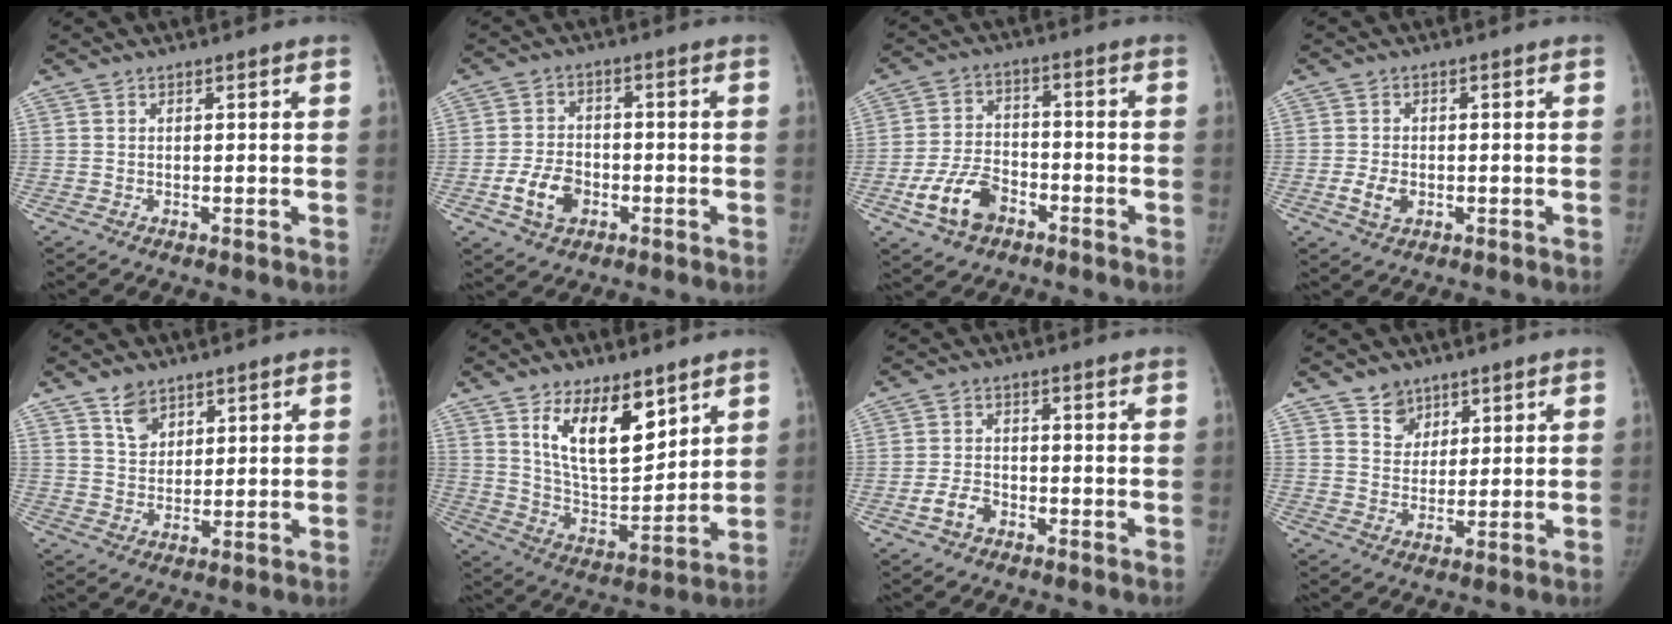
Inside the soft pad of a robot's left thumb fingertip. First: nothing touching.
{"total": 7.6, "force": [-2.8, 5.5, 4.5], "torque": [-0.070, 0.015, -0.049]}
{"total": 10.1, "force": [-5.0, 6.5, 6.0], "torque": [-0.105, 0.025, -0.089]}
{"total": 3.8, "force": [-1.0, 2.6, 2.5], "torque": [-0.046, 0.003, -0.016]}
{"total": 5.0, "force": [3.3, 3.2, 1.9], "torque": [-0.012, -0.027, 0.066]}
{"total": 15.1, "force": [8.2, 7.0, 10.6], "torque": [-0.140, -0.055, 0.157]}
{"total": 4.1, "force": [-2.1, 2.8, 2.1], "torque": [-0.037, 0.019, -0.039]}
{"total": 4.9, "force": [3.3, 3.5, 0.7], "torque": [0.013, -0.025, 0.060]}